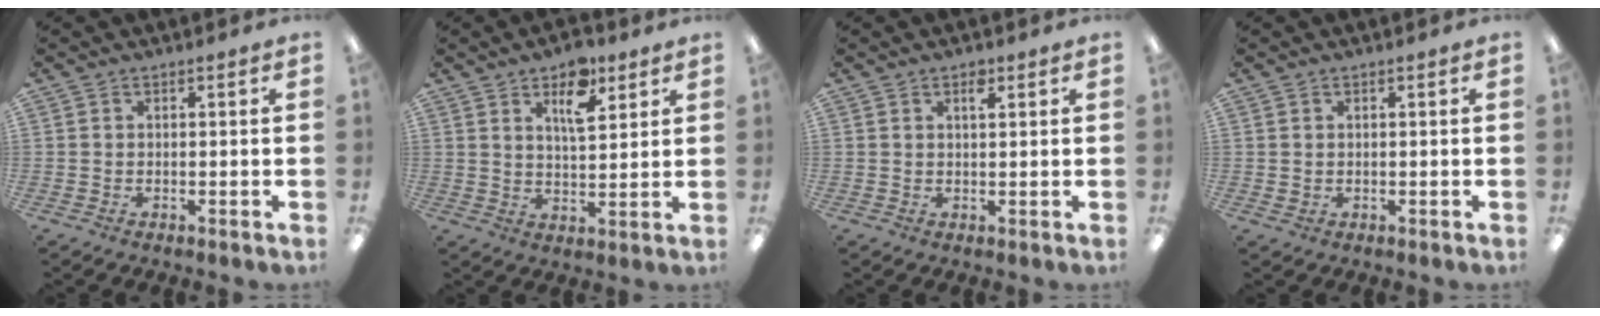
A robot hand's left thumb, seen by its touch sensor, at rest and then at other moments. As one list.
[{"total": 9.5, "force": [5.4, 4.5, 6.4], "torque": [-0.090, -0.020, 0.089]}, {"total": 2.1, "force": [1.3, 0.9, 1.3], "torque": [-0.013, -0.005, 0.020]}, {"total": 0.8, "force": [0.5, 0.6, 0.0], "torque": [0.006, -0.001, 0.008]}]